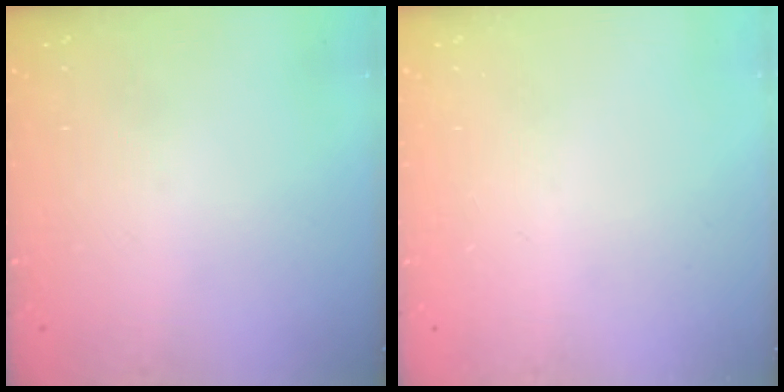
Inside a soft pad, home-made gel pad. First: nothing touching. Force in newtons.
{"total": 0.0}